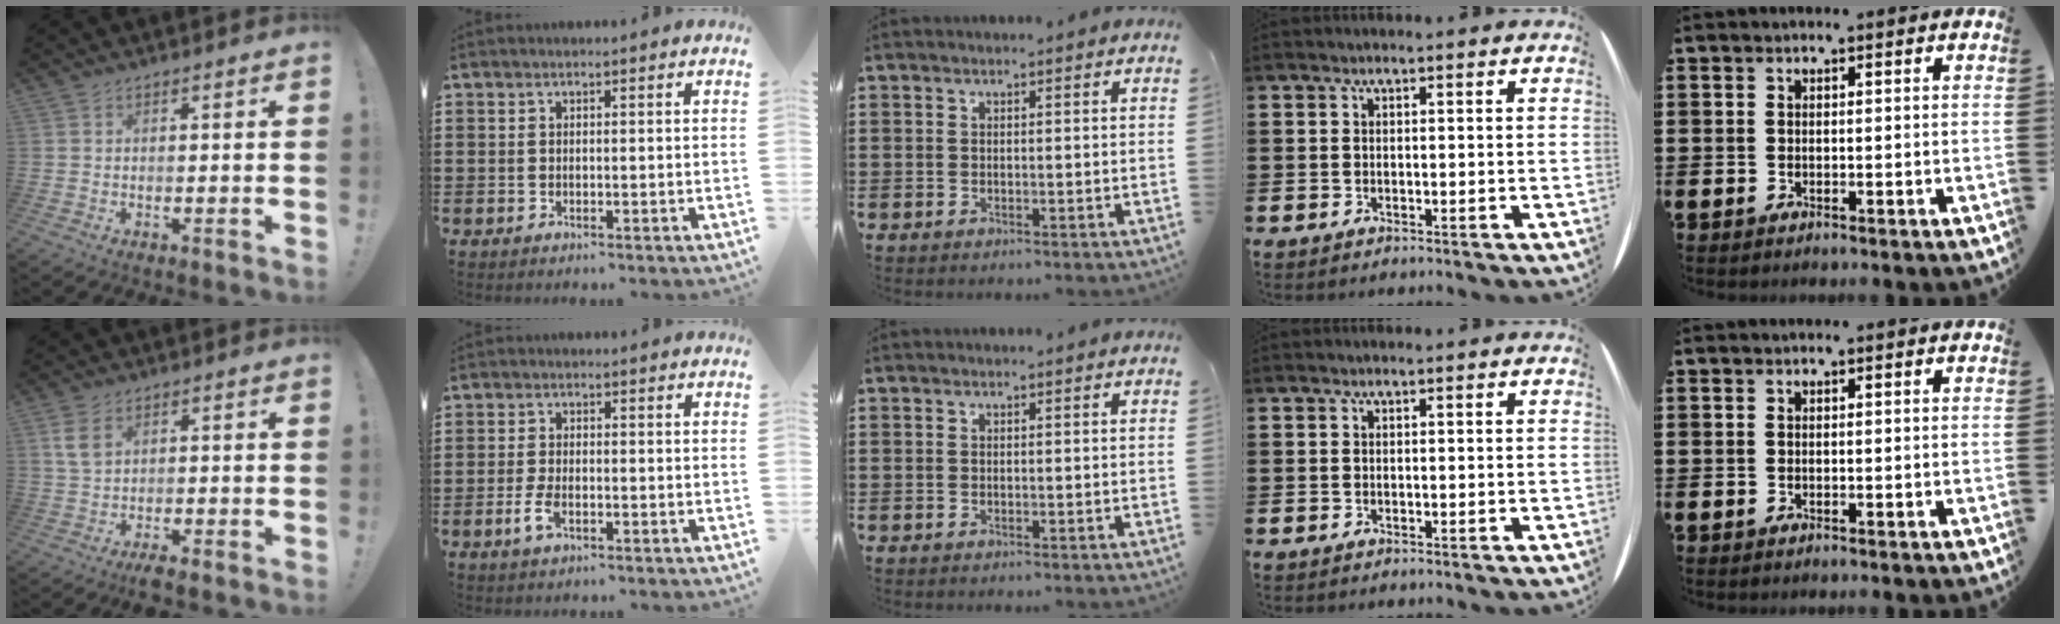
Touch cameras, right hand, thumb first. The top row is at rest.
{"thumb": {"total": 4.7, "force": [-0.7, 2.3, 4.0], "torque": [-0.089, 0.002, -0.013]}, "index": {"total": 3.2, "force": [-1.2, 1.5, 2.5], "torque": [-0.067, -0.004, -0.029]}}